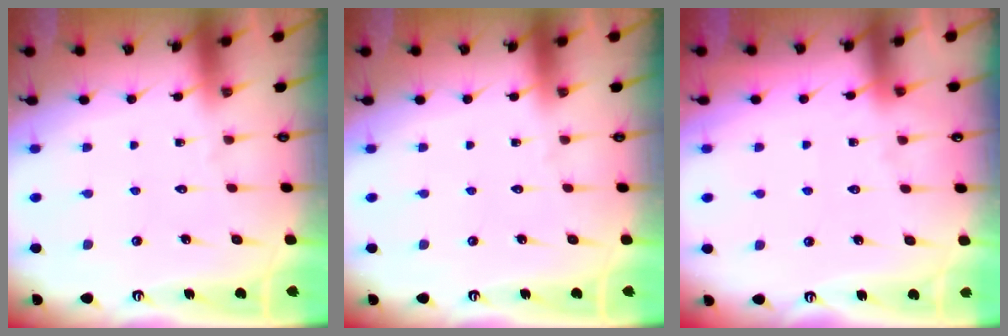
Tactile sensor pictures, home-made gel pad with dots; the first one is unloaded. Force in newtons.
{"total": 0.0}
{"total": 4.5, "press": 4.5, "slide": 0.7}